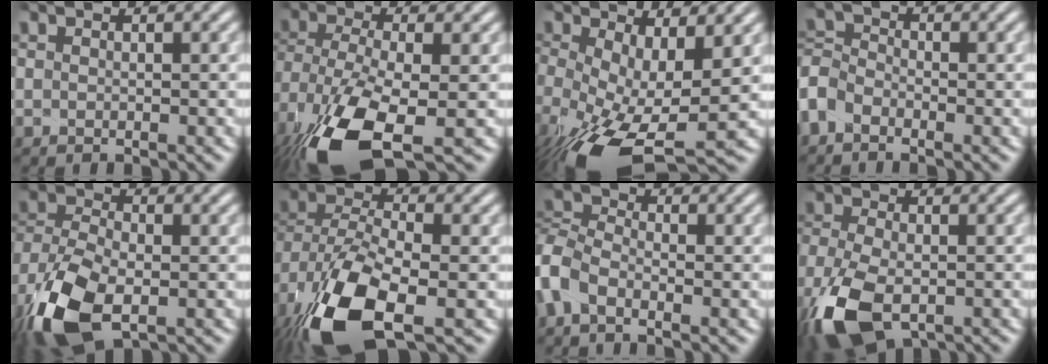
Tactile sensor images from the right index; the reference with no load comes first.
{"total": 8.2, "force": [-3.5, 4.0, 6.2], "torque": [-0.153, -0.042, -0.035]}
{"total": 8.2, "force": [-4.2, 4.1, 5.7], "torque": [-0.136, -0.055, -0.041]}
{"total": 4.3, "force": [-1.6, 3.6, 1.5], "torque": [-0.046, -0.010, -0.034]}
{"total": 7.9, "force": [-3.1, 5.0, 5.3], "torque": [-0.132, -0.024, -0.039]}
{"total": 9.9, "force": [-3.1, 5.8, 7.4], "torque": [-0.174, -0.032, -0.035]}
{"total": 5.8, "force": [-1.8, 5.0, 2.4], "torque": [-0.074, -0.010, -0.046]}
{"total": 6.9, "force": [-3.3, 4.0, 4.4], "torque": [-0.108, -0.019, -0.044]}